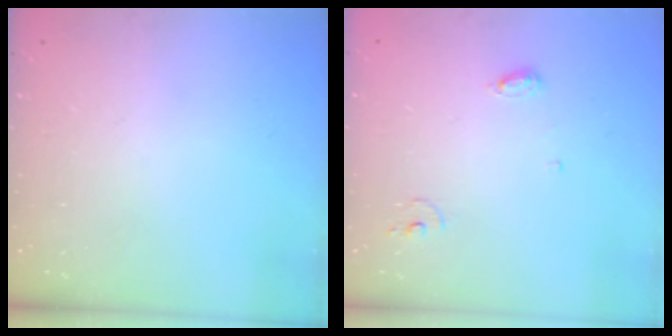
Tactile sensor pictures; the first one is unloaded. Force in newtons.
{"total": 4.7, "press": 4.7, "slide": 0.5}